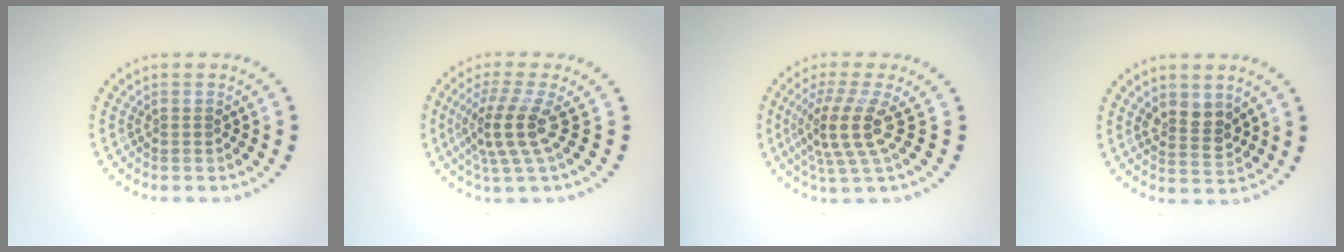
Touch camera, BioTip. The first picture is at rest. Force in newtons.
{"total": 3.8, "press": 2.7, "slide": 2.7}
{"total": 4.2, "press": 3.0, "slide": 2.9}
{"total": 2.5, "press": 2.3, "slide": 0.9}